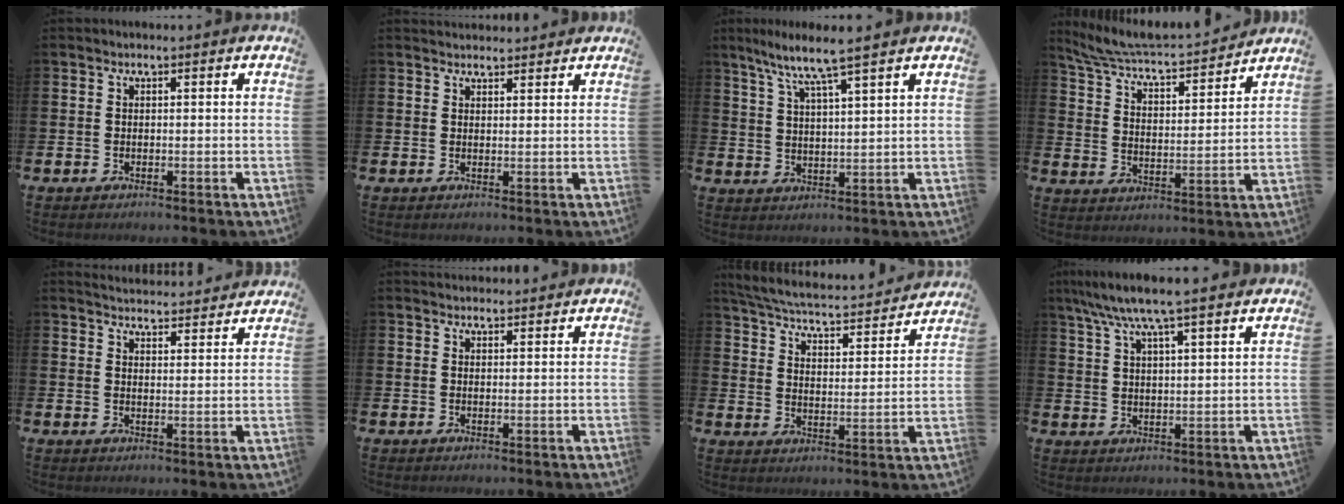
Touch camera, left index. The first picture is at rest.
{"total": 2.1, "force": [2.0, 0.5, -0.1], "torque": [0.010, -0.010, 0.035]}
{"total": 6.5, "force": [5.6, -0.4, 3.3], "torque": [-0.088, -0.024, 0.095]}
{"total": 6.3, "force": [6.1, 0.9, 1.4], "torque": [-0.060, -0.052, 0.101]}
{"total": 4.5, "force": [4.5, 0.4, 0.0], "torque": [-0.007, -0.033, 0.080]}
{"total": 2.0, "force": [1.9, 0.5, -0.1], "torque": [0.009, -0.008, 0.033]}
{"total": 4.7, "force": [4.5, 0.7, 1.4], "torque": [-0.052, -0.040, 0.068]}
{"total": 7.3, "force": [6.3, 0.5, 3.6], "torque": [-0.093, -0.019, 0.114]}